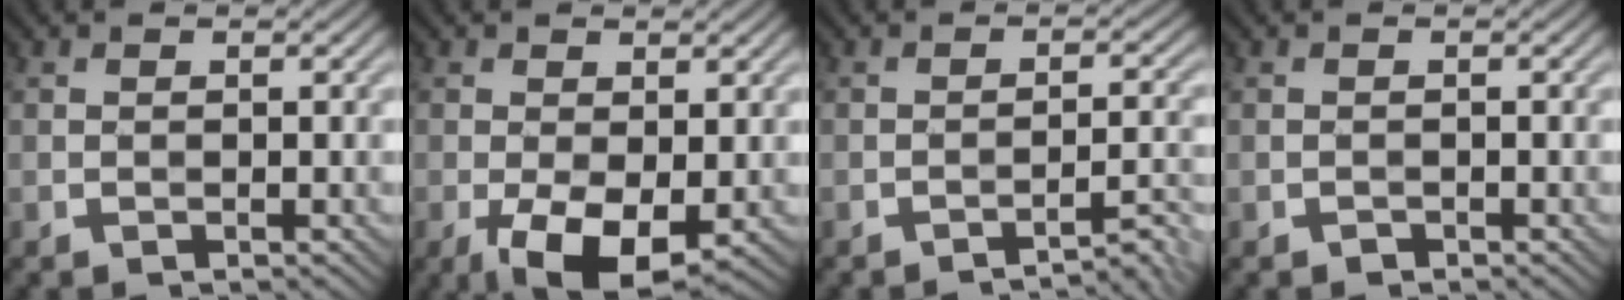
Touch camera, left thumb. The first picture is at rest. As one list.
[{"total": 7.3, "force": [-2.3, 3.7, 5.8], "torque": [-0.121, -0.015, -0.039]}, {"total": 3.6, "force": [-2.9, 0.3, 2.1], "torque": [-0.030, 0.017, -0.048]}, {"total": 0.6, "force": [-0.4, 0.4, 0.1], "torque": [0.002, -0.004, -0.007]}]